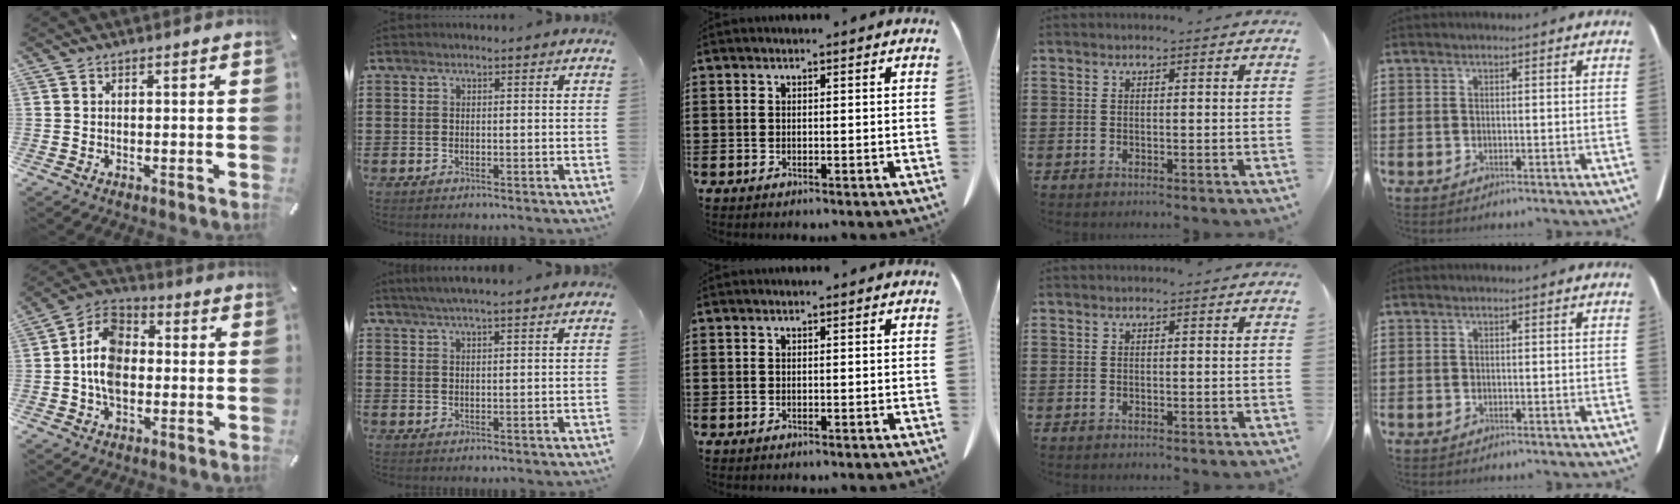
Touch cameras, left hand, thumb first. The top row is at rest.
{"thumb": {"total": 10.7, "force": [-1.3, 7.9, 7.1], "torque": [-0.156, 0.023, -0.024]}, "index": {"total": 3.6, "force": [3.3, -0.5, 1.4], "torque": [-0.036, -0.005, 0.060]}}